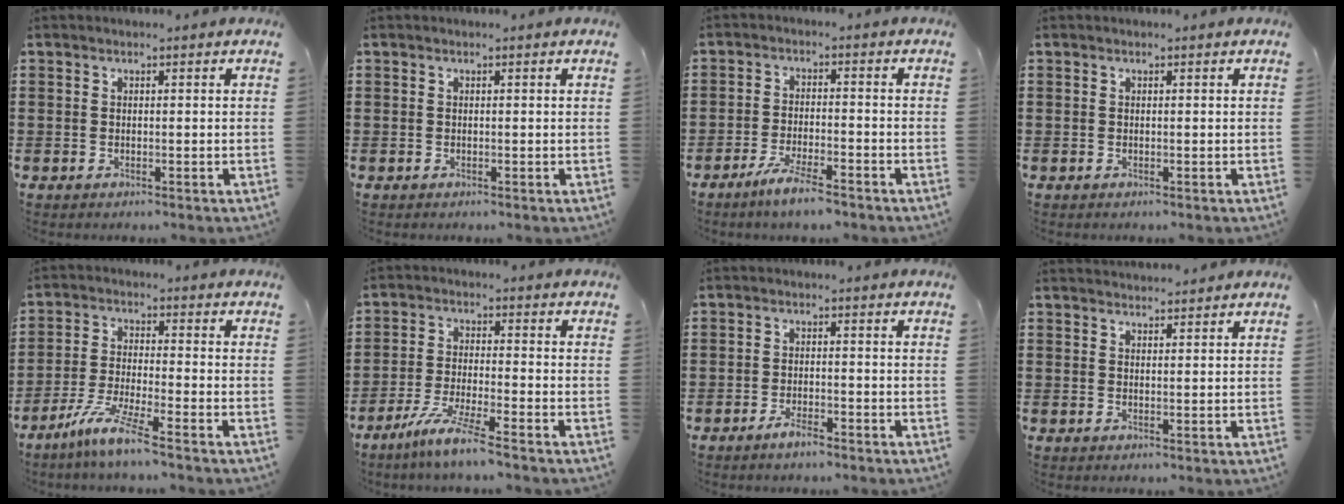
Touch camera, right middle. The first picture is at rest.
{"total": 0.0}
{"total": 4.8, "force": [-3.9, 0.4, 2.8], "torque": [-0.065, -0.007, -0.075]}
{"total": 0.0}
{"total": 6.7, "force": [-5.2, -0.1, 4.3], "torque": [-0.094, -0.015, -0.101]}
{"total": 6.3, "force": [-5.1, -0.3, 3.7], "torque": [-0.083, -0.017, -0.099]}
{"total": 2.4, "force": [-1.8, 0.5, 1.5], "torque": [-0.033, 0.000, -0.036]}
{"total": 2.0, "force": [2.0, 0.2, 0.0], "torque": [-0.005, 0.004, 0.038]}